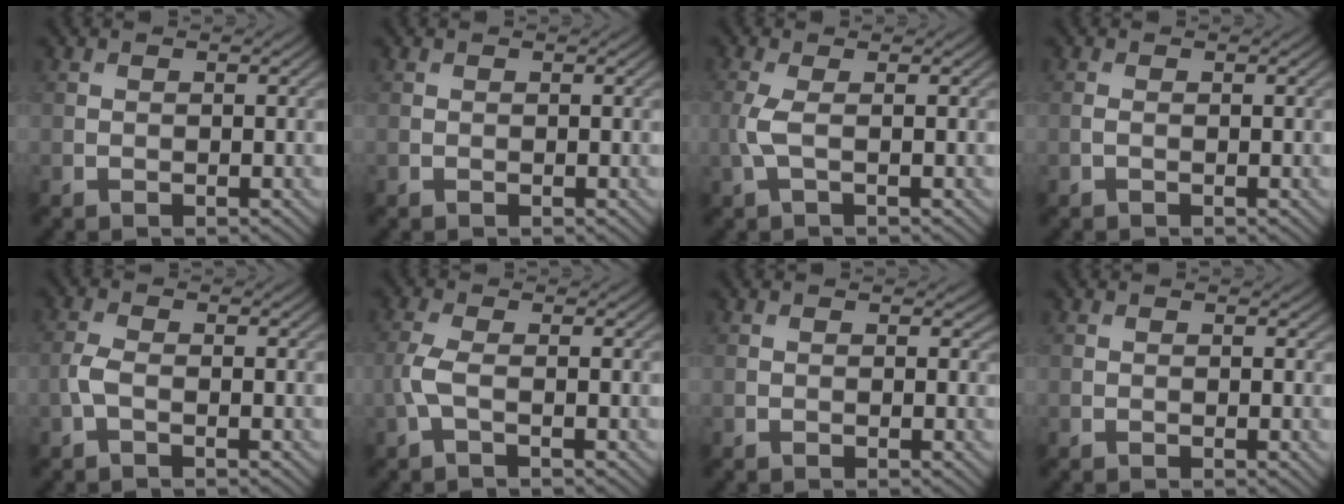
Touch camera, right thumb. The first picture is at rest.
{"total": 0.0}
{"total": 2.7, "force": [-0.2, 0.7, 2.6], "torque": [-0.071, 0.004, -0.008]}
{"total": 0.6, "force": [-0.2, 0.2, 0.6], "torque": [-0.018, 0.002, -0.005]}
{"total": 2.3, "force": [-0.8, 1.0, 1.9], "torque": [-0.054, 0.004, -0.022]}
{"total": 2.8, "force": [-0.7, 0.9, 2.6], "torque": [-0.073, 0.005, -0.022]}
{"total": 0.7, "force": [0.2, 0.5, 0.5], "torque": [-0.006, -0.002, 0.001]}
{"total": 0.6, "force": [0.1, 0.3, 0.4], "torque": [-0.004, -0.001, 0.002]}